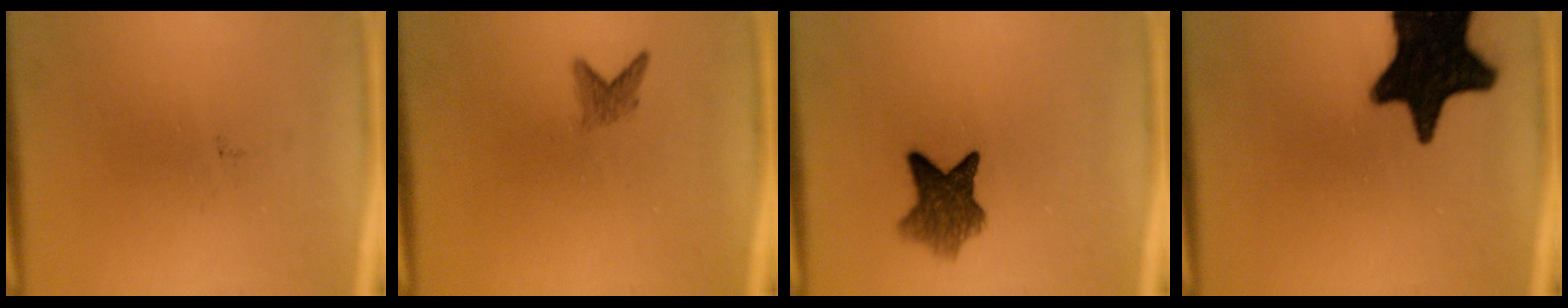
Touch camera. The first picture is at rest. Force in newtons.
{"total": 1.7}
{"total": 6.7}
{"total": 19.1}